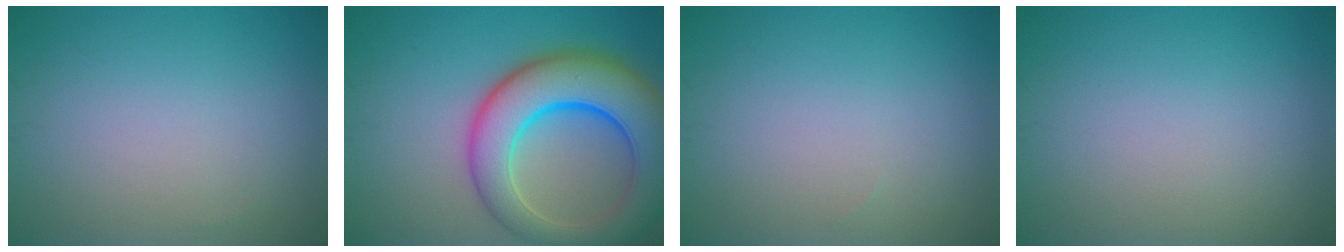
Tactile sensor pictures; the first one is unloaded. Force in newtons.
{"total": 10.8, "press": 10.8, "slide": 0.6}
{"total": 0.0}
{"total": 0.0}